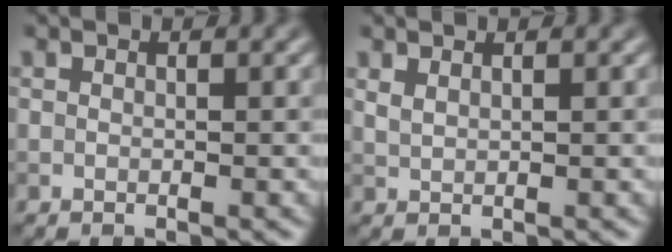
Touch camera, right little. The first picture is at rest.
{"total": 1.0, "force": [0.8, 0.3, 0.5], "torque": [-0.016, 0.000, 0.021]}